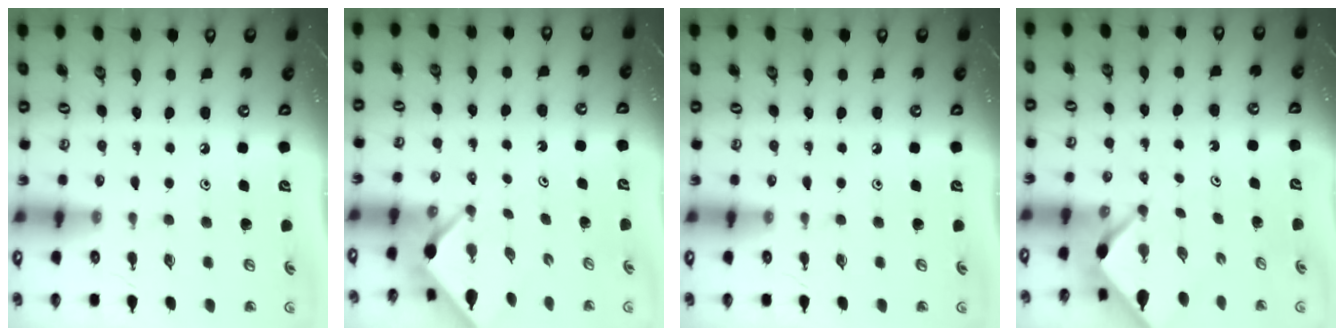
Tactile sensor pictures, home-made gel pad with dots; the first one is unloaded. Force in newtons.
{"total": 2.4, "press": 2.4, "slide": 0.3}
{"total": 0.0}
{"total": 2.2, "press": 2.2, "slide": 0.3}